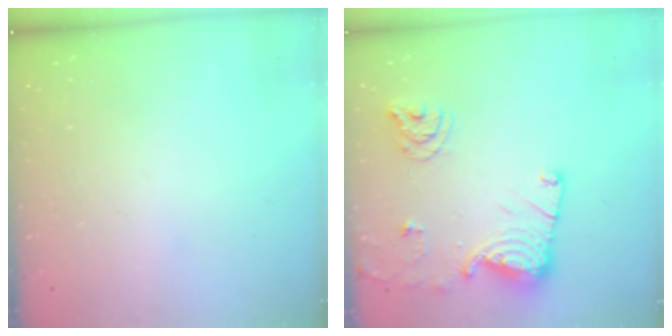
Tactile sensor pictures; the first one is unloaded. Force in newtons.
{"total": 15.1, "press": 15.0, "slide": 1.5}